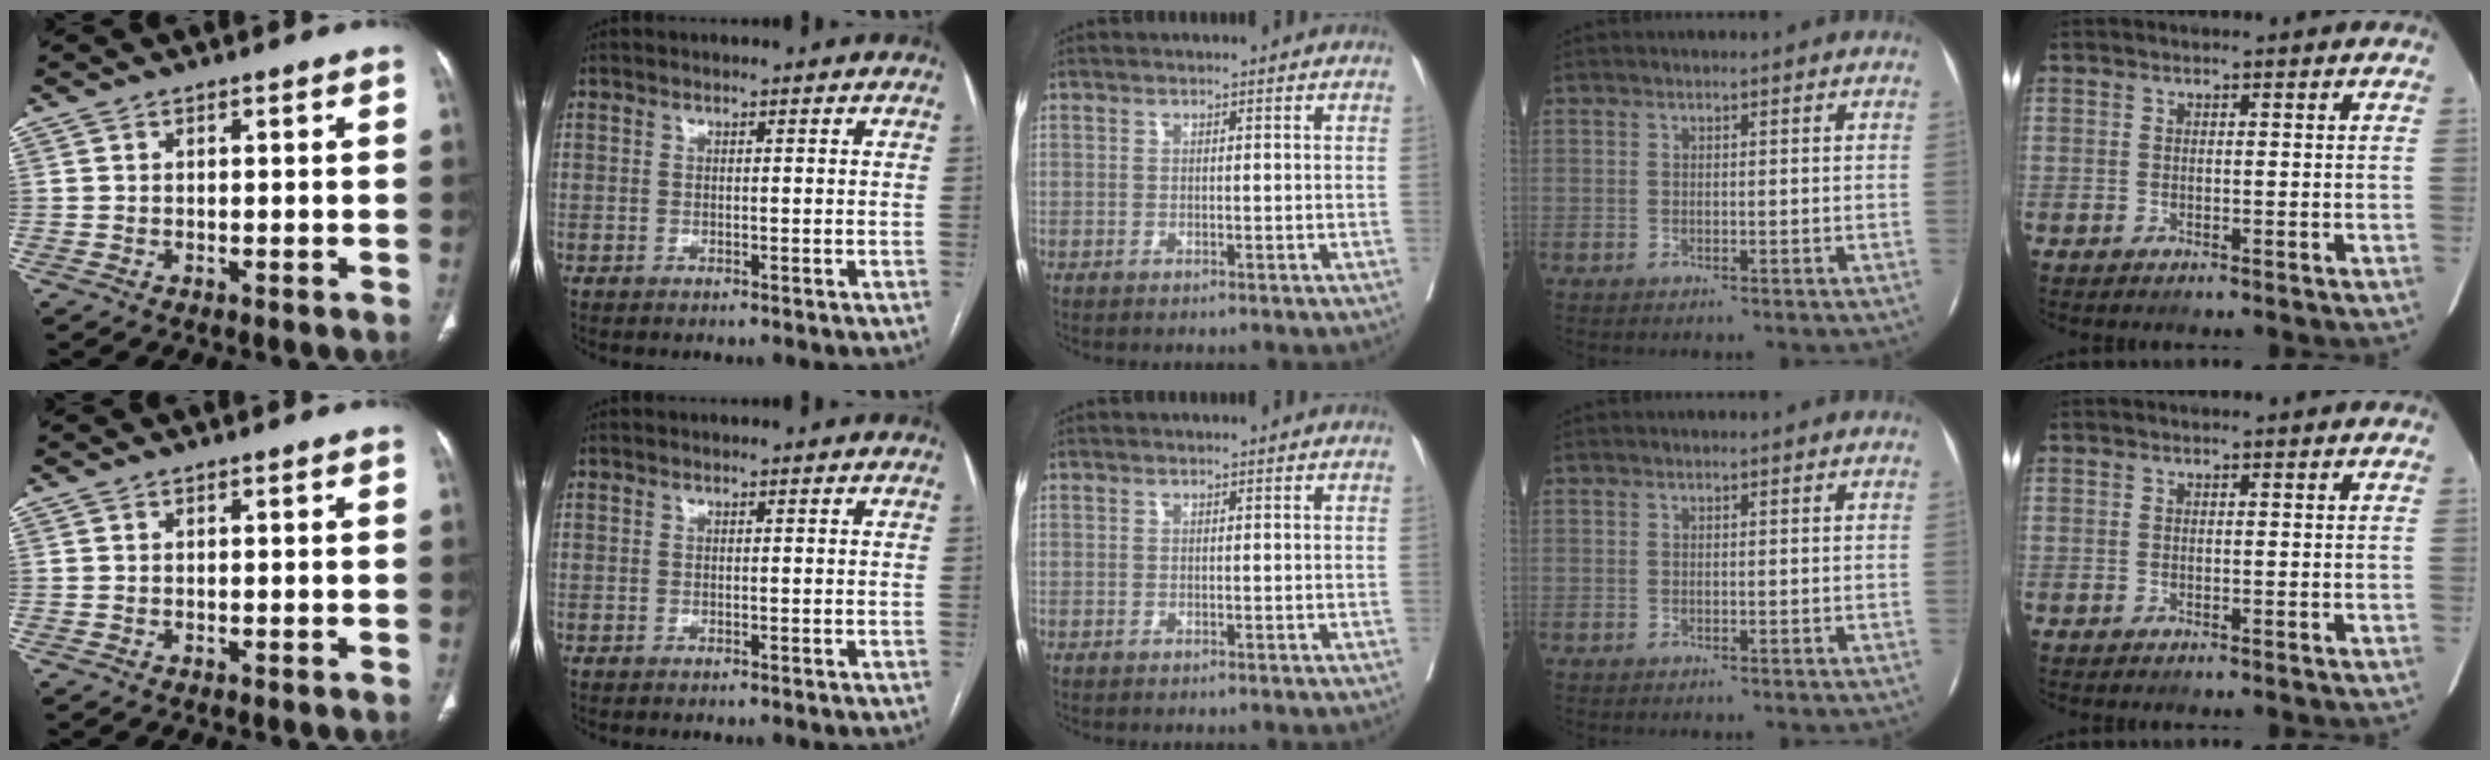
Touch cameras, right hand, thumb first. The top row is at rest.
{}